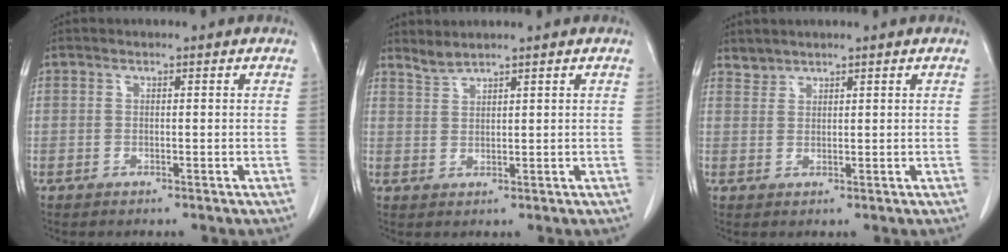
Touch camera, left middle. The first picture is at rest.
{"total": 1.9, "force": [1.9, -0.3, 0.2], "torque": [-0.005, 0.001, 0.043]}
{"total": 1.5, "force": [1.4, 0.3, -0.3], "torque": [0.007, 0.003, 0.028]}